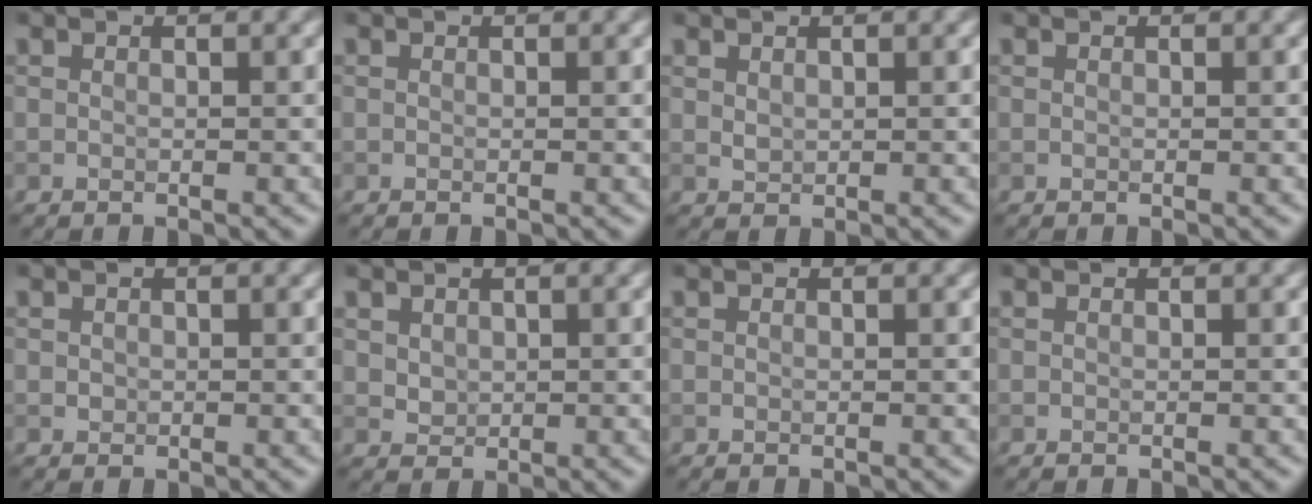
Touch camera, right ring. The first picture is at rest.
{"total": 0.0}
{"total": 0.8, "force": [0.5, 0.5, 0.4], "torque": [-0.012, -0.002, 0.015]}
{"total": 0.0}
{"total": 0.5, "force": [0.1, 0.5, 0.1], "torque": [0.003, -0.003, 0.004]}
{"total": 1.3, "force": [0.6, 1.0, 0.5], "torque": [-0.009, -0.004, 0.017]}
{"total": 0.0}
{"total": 0.0}